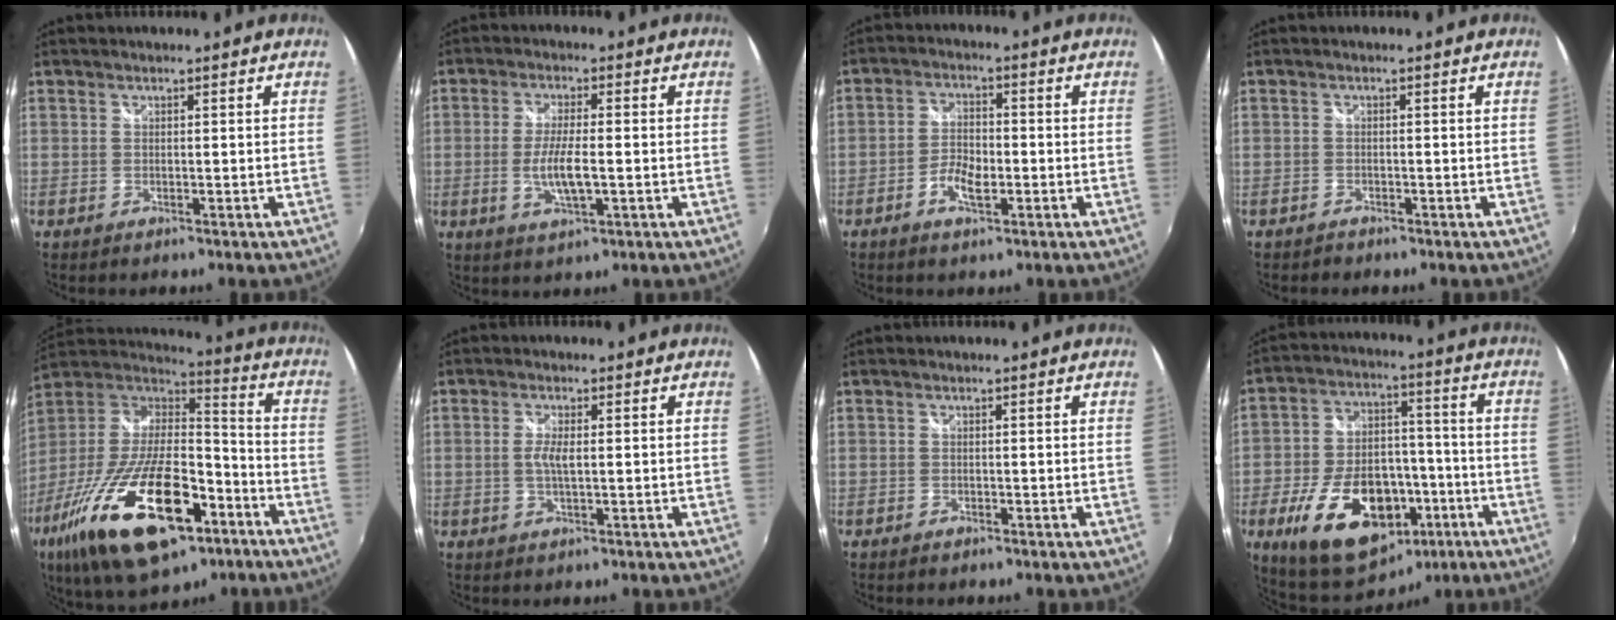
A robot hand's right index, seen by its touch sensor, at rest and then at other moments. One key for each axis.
{"total": 6.7, "fx": -1.3, "fy": 1.5, "fz": 6.4, "tx": -0.126, "ty": -0.008, "tz": -0.023}
{"total": 4.9, "fx": -2.2, "fy": 2.5, "fz": 3.7, "tx": -0.079, "ty": 0.003, "tz": -0.039}
{"total": 1.1, "fx": -1.0, "fy": 0.5, "fz": 0.0, "tx": -0.005, "ty": 0.000, "tz": -0.019}
{"total": 29.6, "fx": -14.5, "fy": 12.5, "fz": 22.5, "tx": -0.436, "ty": -0.036, "tz": -0.242}
{"total": 2.6, "fx": -0.1, "fy": 0.7, "fz": 2.5, "tx": -0.047, "ty": -0.004, "tz": -0.001}
{"total": 0.6, "fx": -0.5, "fy": 0.3, "fz": 0.1, "tx": -0.005, "ty": -0.002, "tz": -0.012}
{"total": 21.5, "fx": -9.3, "fy": 13.2, "fz": 14.2, "tx": -0.290, "ty": 0.017, "tz": -0.130}